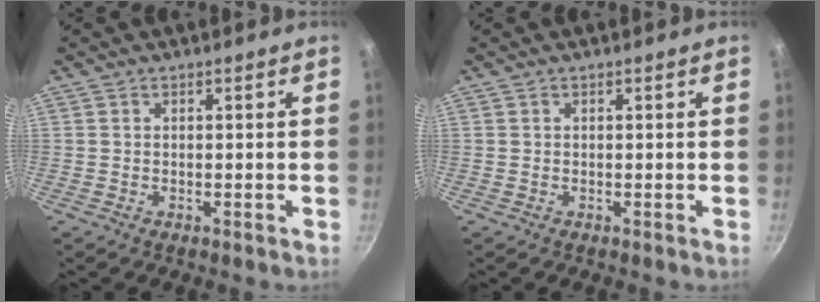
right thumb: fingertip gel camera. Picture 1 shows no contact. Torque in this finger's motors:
{"motor_torque": [-0.04, 0.01, 0.01, 0.00, 0.02]}